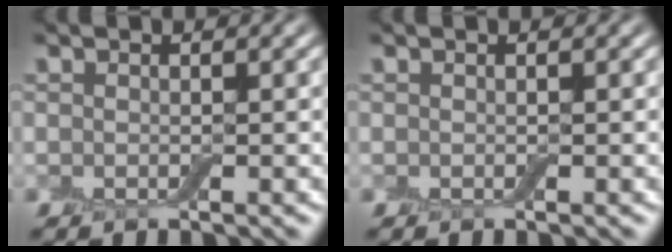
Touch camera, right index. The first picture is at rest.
{"total": 0.0}